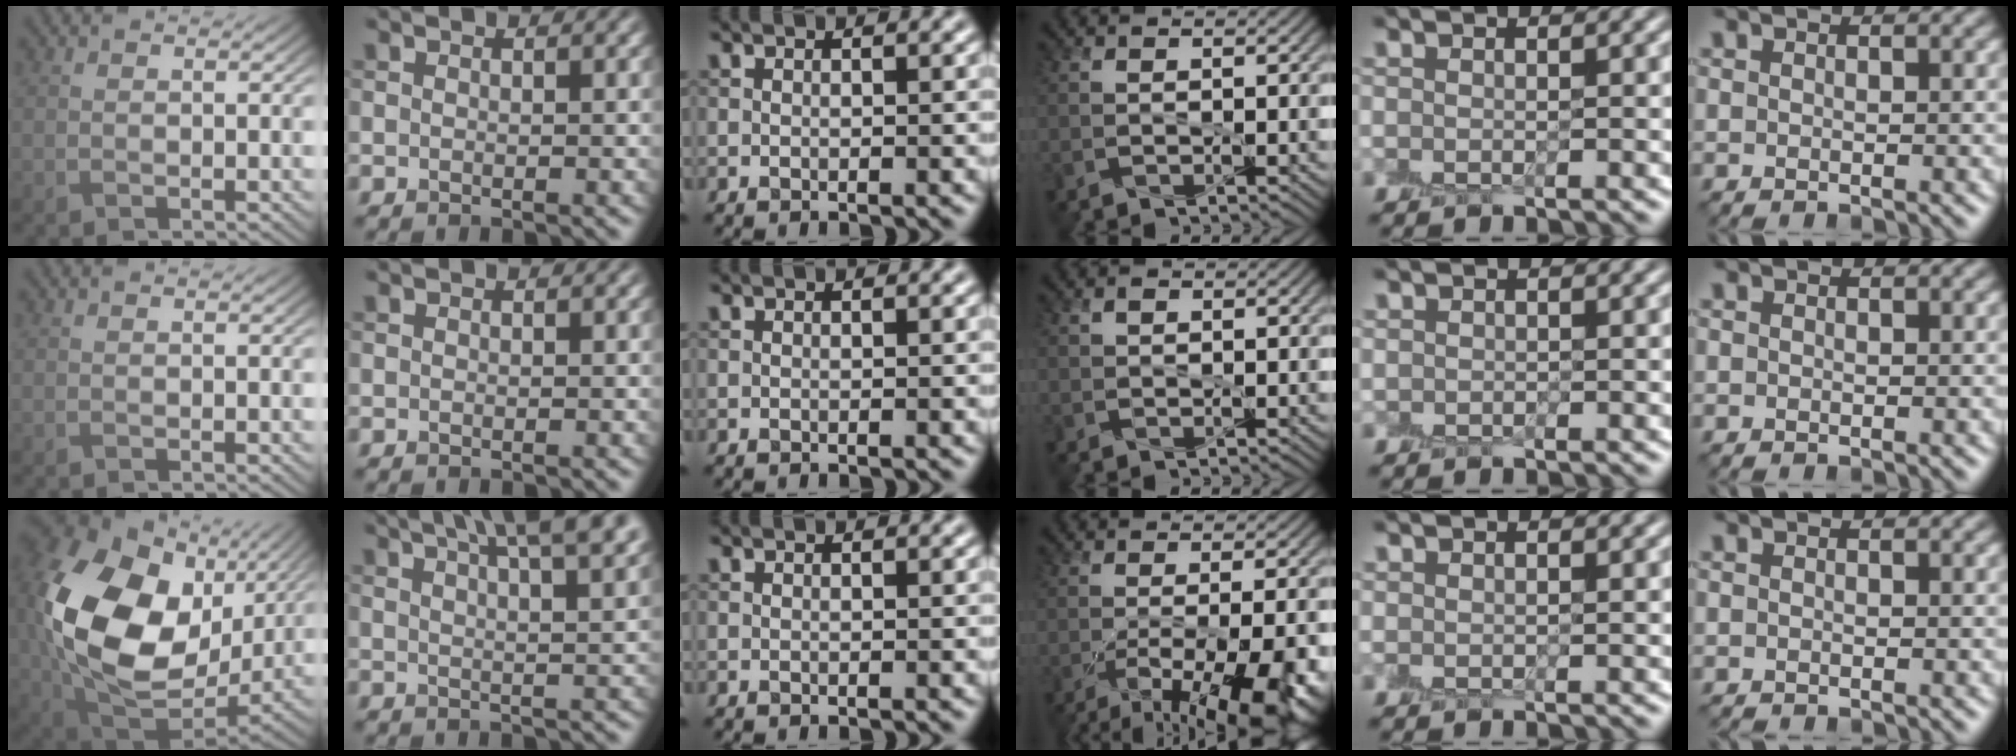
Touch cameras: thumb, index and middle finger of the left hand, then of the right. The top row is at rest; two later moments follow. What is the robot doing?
{"motion": "peel", "object": "small bumper sticker"}